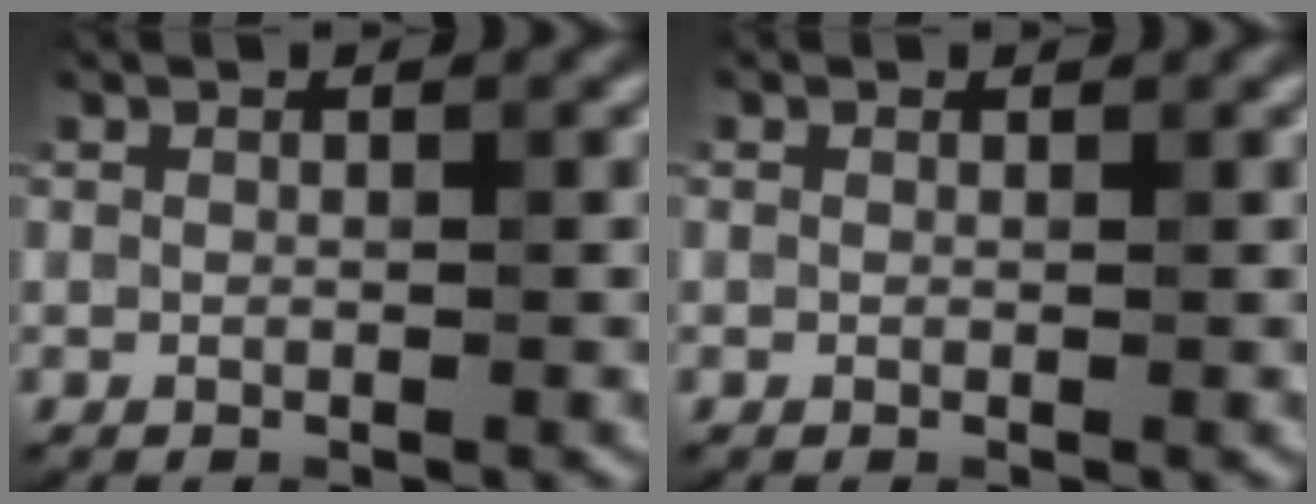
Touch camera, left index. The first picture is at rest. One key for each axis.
{"total": 0.0}